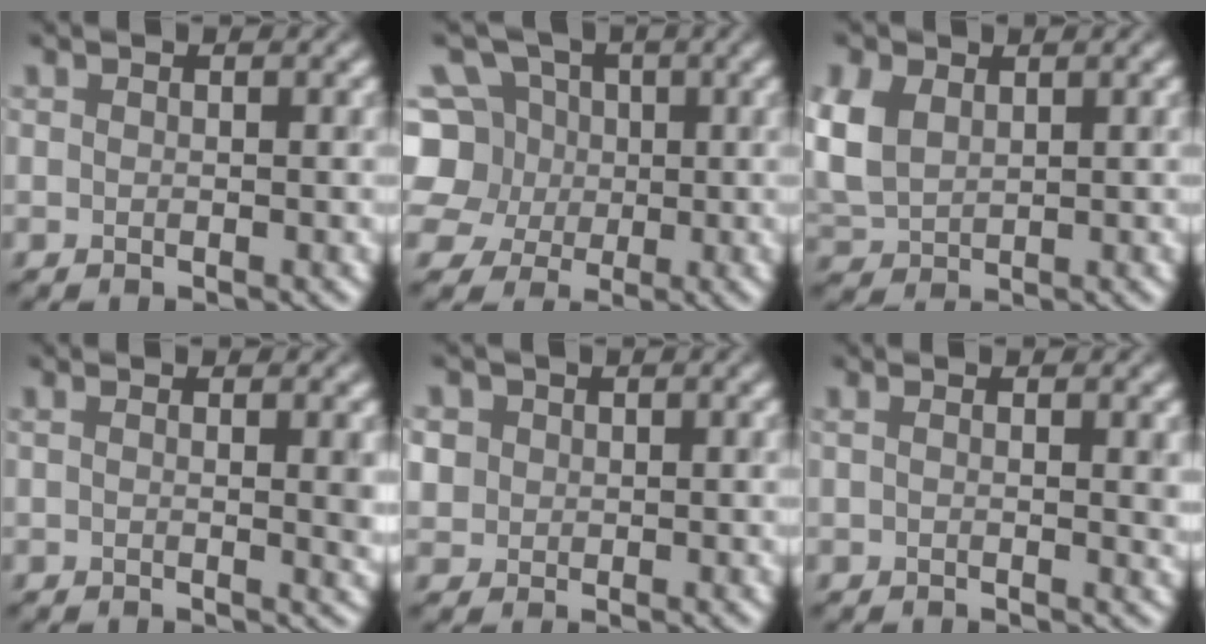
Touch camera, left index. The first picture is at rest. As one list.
[{"total": 8.7, "force": [2.1, 7.6, 3.7], "torque": [-0.081, 0.035, 0.007]}, {"total": 4.6, "force": [1.5, 3.2, 3.0], "torque": [-0.090, 0.010, 0.031]}, {"total": 2.8, "force": [0.5, 0.6, 2.7], "torque": [-0.034, -0.001, 0.007]}, {"total": 2.5, "force": [0.8, 2.3, 0.9], "torque": [-0.033, 0.011, 0.023]}, {"total": 2.2, "force": [0.6, 0.4, 2.1], "torque": [-0.027, 0.002, 0.009]}]